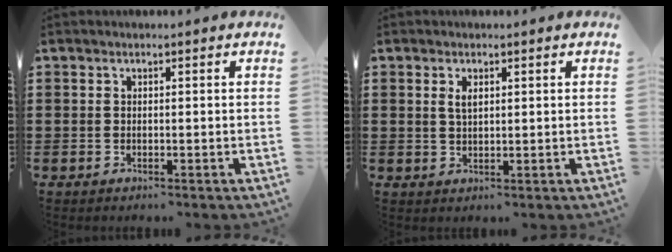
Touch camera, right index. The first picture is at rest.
{"total": 2.0, "force": [0.7, 0.8, 1.6], "torque": [-0.035, 0.004, 0.012]}